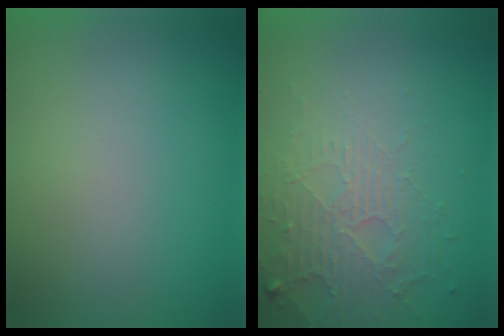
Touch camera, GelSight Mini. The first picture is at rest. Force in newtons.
{"total": 5.2, "press": 3.3, "slide": 4.1}